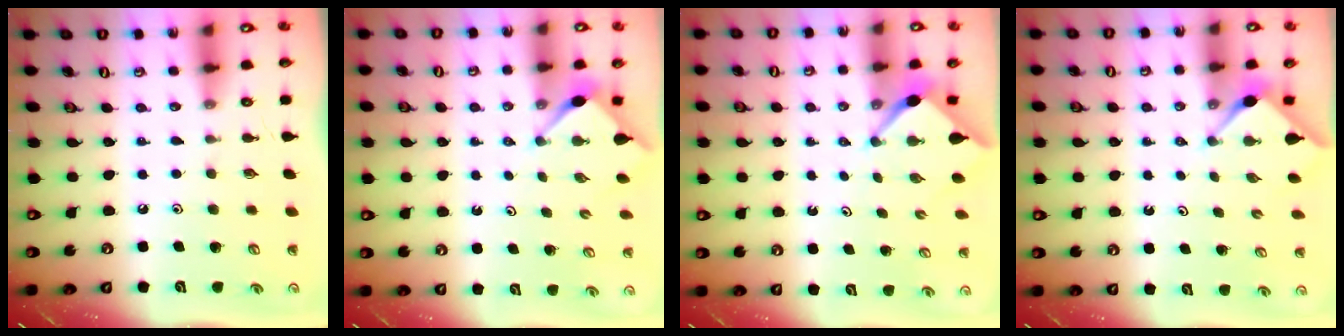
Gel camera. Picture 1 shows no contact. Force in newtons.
{"total": 2.9, "press": 2.9, "slide": 0.3}
{"total": 2.6, "press": 2.6, "slide": 0.3}
{"total": 3.0, "press": 3.0, "slide": 0.4}